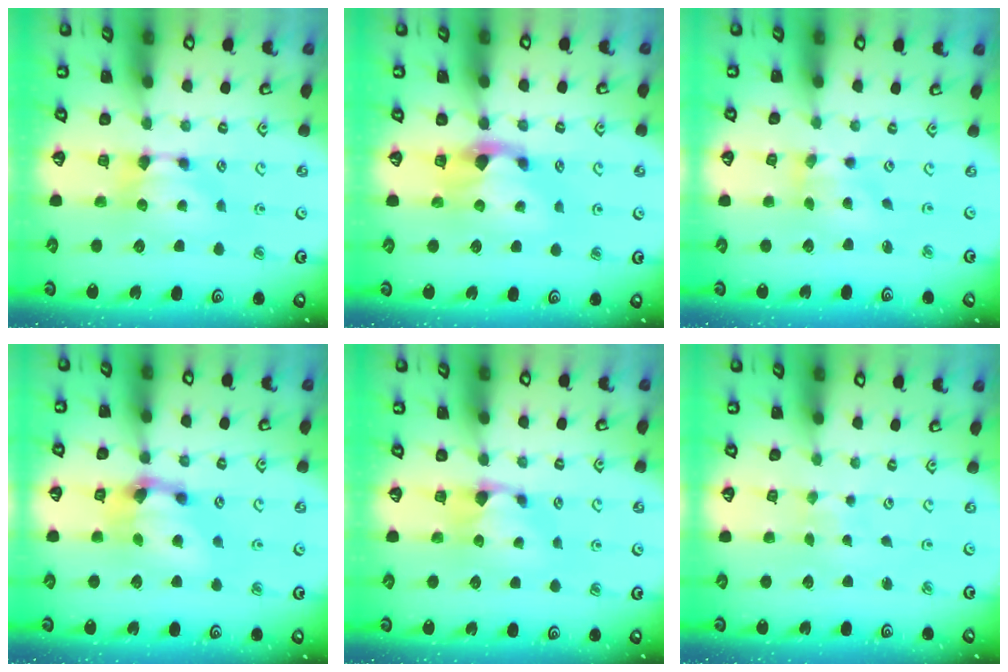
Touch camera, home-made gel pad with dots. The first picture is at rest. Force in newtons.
{"total": 2.2, "press": 1.9, "slide": 1.2}
{"total": 1.0, "press": 0.2, "slide": 0.9}
{"total": 5.3, "press": 4.9, "slide": 1.8}
{"total": 1.2, "press": 0.7, "slide": 1.0}
{"total": 5.3, "press": 5.2, "slide": 0.3}